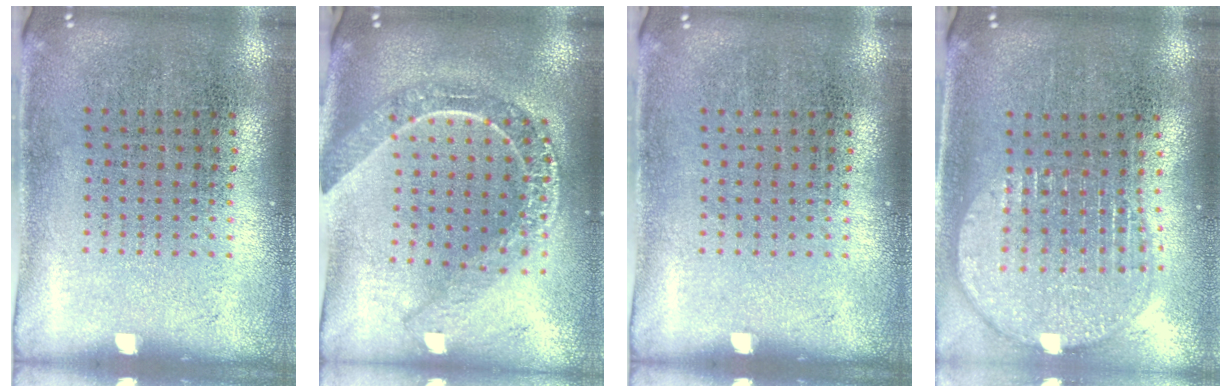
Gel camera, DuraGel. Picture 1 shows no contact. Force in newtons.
{"total": 2.1, "press": 1.8, "slide": 1.0}
{"total": 0.0}
{"total": 1.9, "press": 1.6, "slide": 1.1}